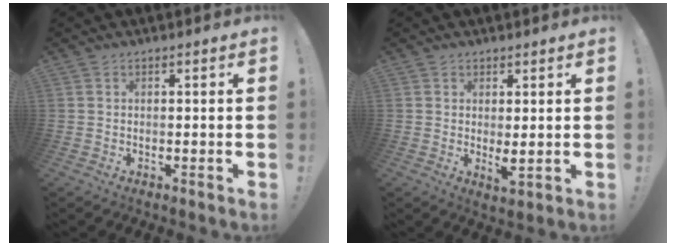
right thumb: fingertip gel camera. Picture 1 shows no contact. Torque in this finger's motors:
{"motor_torque": [0.25, 0.22, 0.07, 0.44, 0.05]}